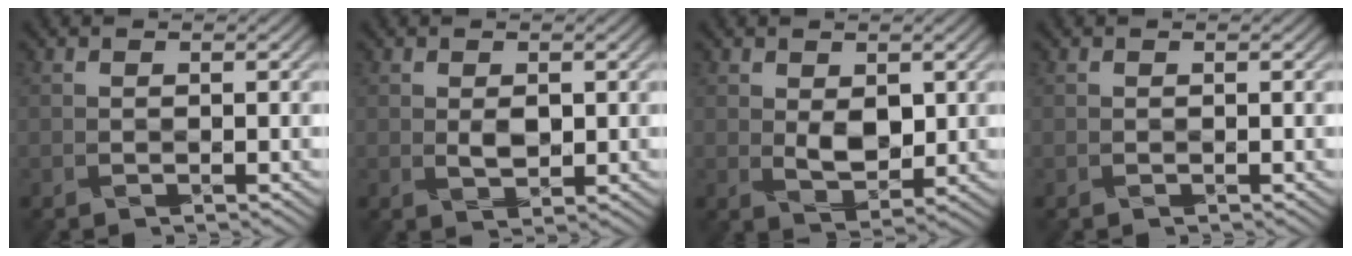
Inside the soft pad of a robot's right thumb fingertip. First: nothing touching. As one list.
[{"total": 1.8, "force": [0.5, 1.1, 1.4], "torque": [-0.028, -0.005, 0.015]}, {"total": 3.4, "force": [0.9, 2.1, 2.5], "torque": [-0.052, -0.008, 0.027]}, {"total": 0.0}]